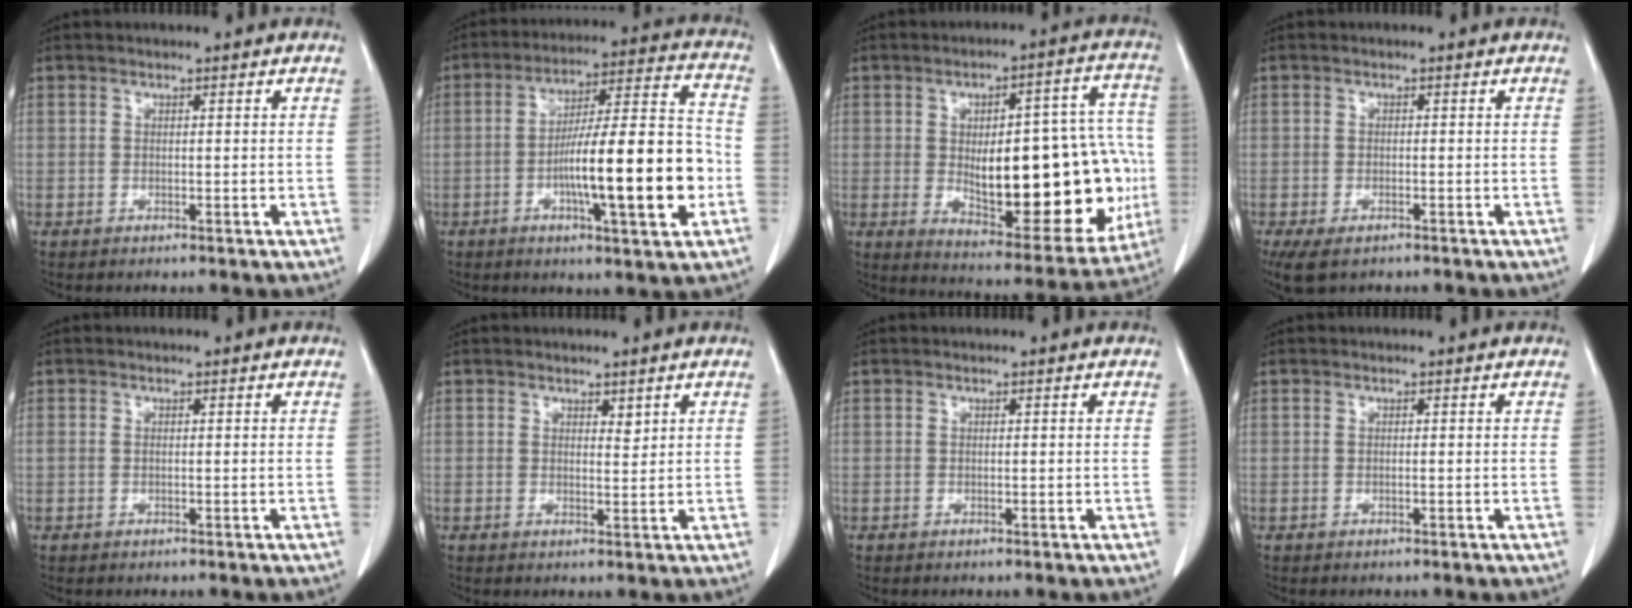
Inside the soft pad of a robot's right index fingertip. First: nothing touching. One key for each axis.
{"total": 17.6, "fx": -4.3, "fy": 1.9, "fz": 17.0, "tx": -0.271, "ty": 0.012, "tz": -0.064}
{"total": 25.8, "fx": -3.0, "fy": 9.2, "fz": 24.0, "tx": -0.272, "ty": 0.025, "tz": -0.011}
{"total": 5.3, "fx": -3.6, "fy": 2.5, "fz": 3.0, "tx": -0.058, "ty": -0.012, "tz": -0.057}
{"total": 0.7, "fx": 0.0, "fy": 0.5, "fz": 0.6, "tx": -0.023, "ty": 0.007, "tz": 0.004}
{"total": 1.3, "fx": 1.0, "fy": 0.5, "fz": 0.7, "tx": -0.010, "ty": -0.007, "tz": 0.015}
{"total": 0.0}
{"total": 0.0}